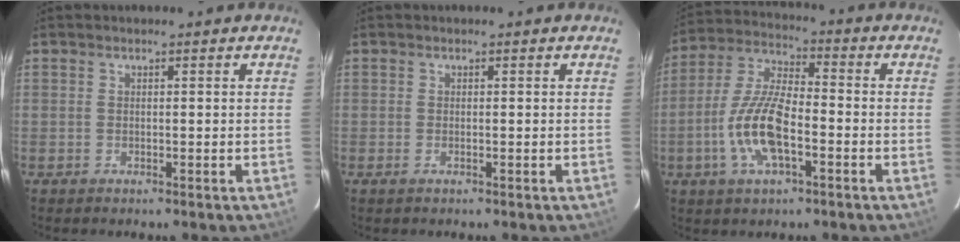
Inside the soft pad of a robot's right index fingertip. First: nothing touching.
{"total": 0.7, "force": [-0.4, 0.2, 0.5], "torque": [-0.012, -0.002, -0.007]}
{"total": 13.0, "force": [-4.1, 4.7, 11.4], "torque": [-0.243, 0.000, -0.082]}